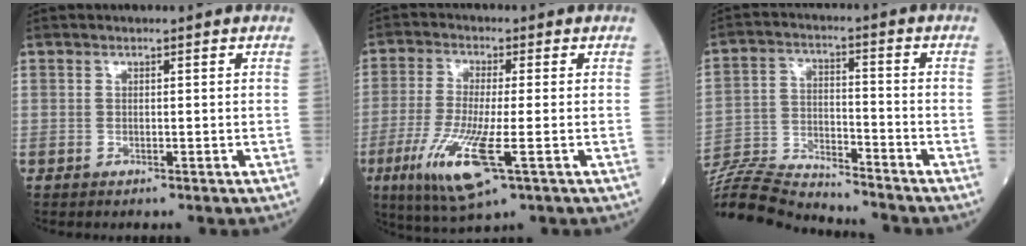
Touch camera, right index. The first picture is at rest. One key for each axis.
{"total": 10.9, "fx": -4.0, "fy": 1.4, "fz": 10.0, "tx": -0.209, "ty": -0.033, "tz": -0.072}
{"total": 15.7, "fx": -15.3, "fy": 0.2, "fz": 3.5, "tx": -0.071, "ty": 0.005, "tz": -0.267}